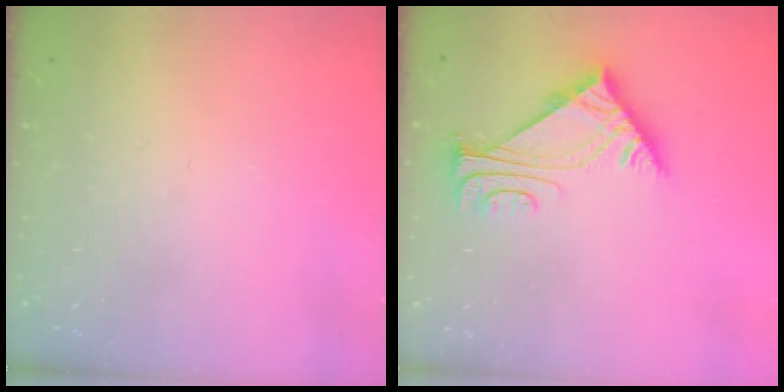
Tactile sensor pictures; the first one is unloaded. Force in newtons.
{"total": 6.3, "press": 6.3, "slide": 0.9}